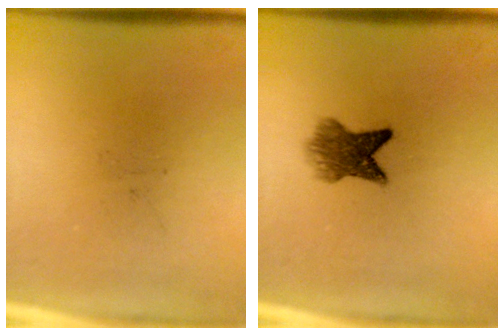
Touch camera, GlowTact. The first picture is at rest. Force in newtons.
{"total": 5.2}